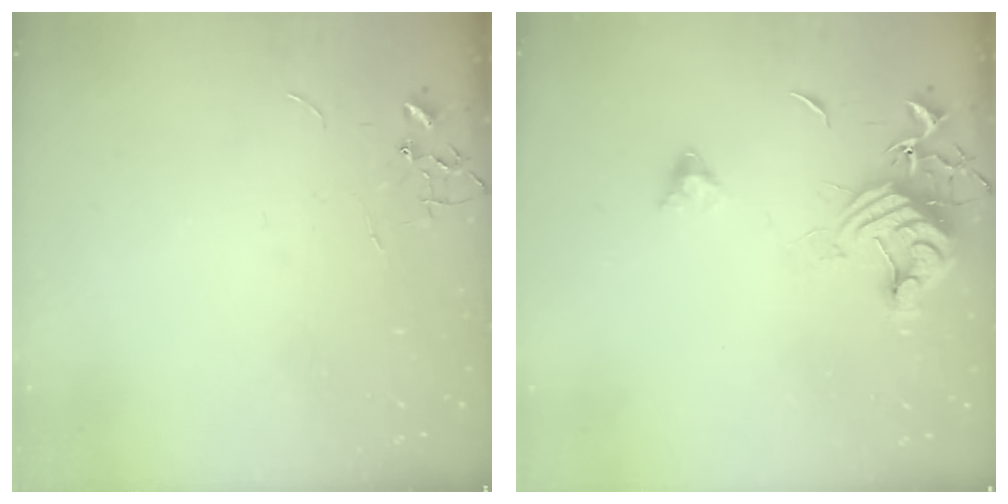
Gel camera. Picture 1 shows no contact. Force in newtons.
{"total": 12.9, "press": 12.8, "slide": 1.7}